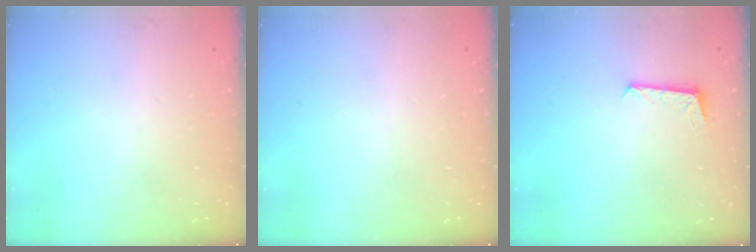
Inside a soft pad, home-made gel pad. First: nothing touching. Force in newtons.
{"total": 0.0}
{"total": 5.1, "press": 5.0, "slide": 0.4}